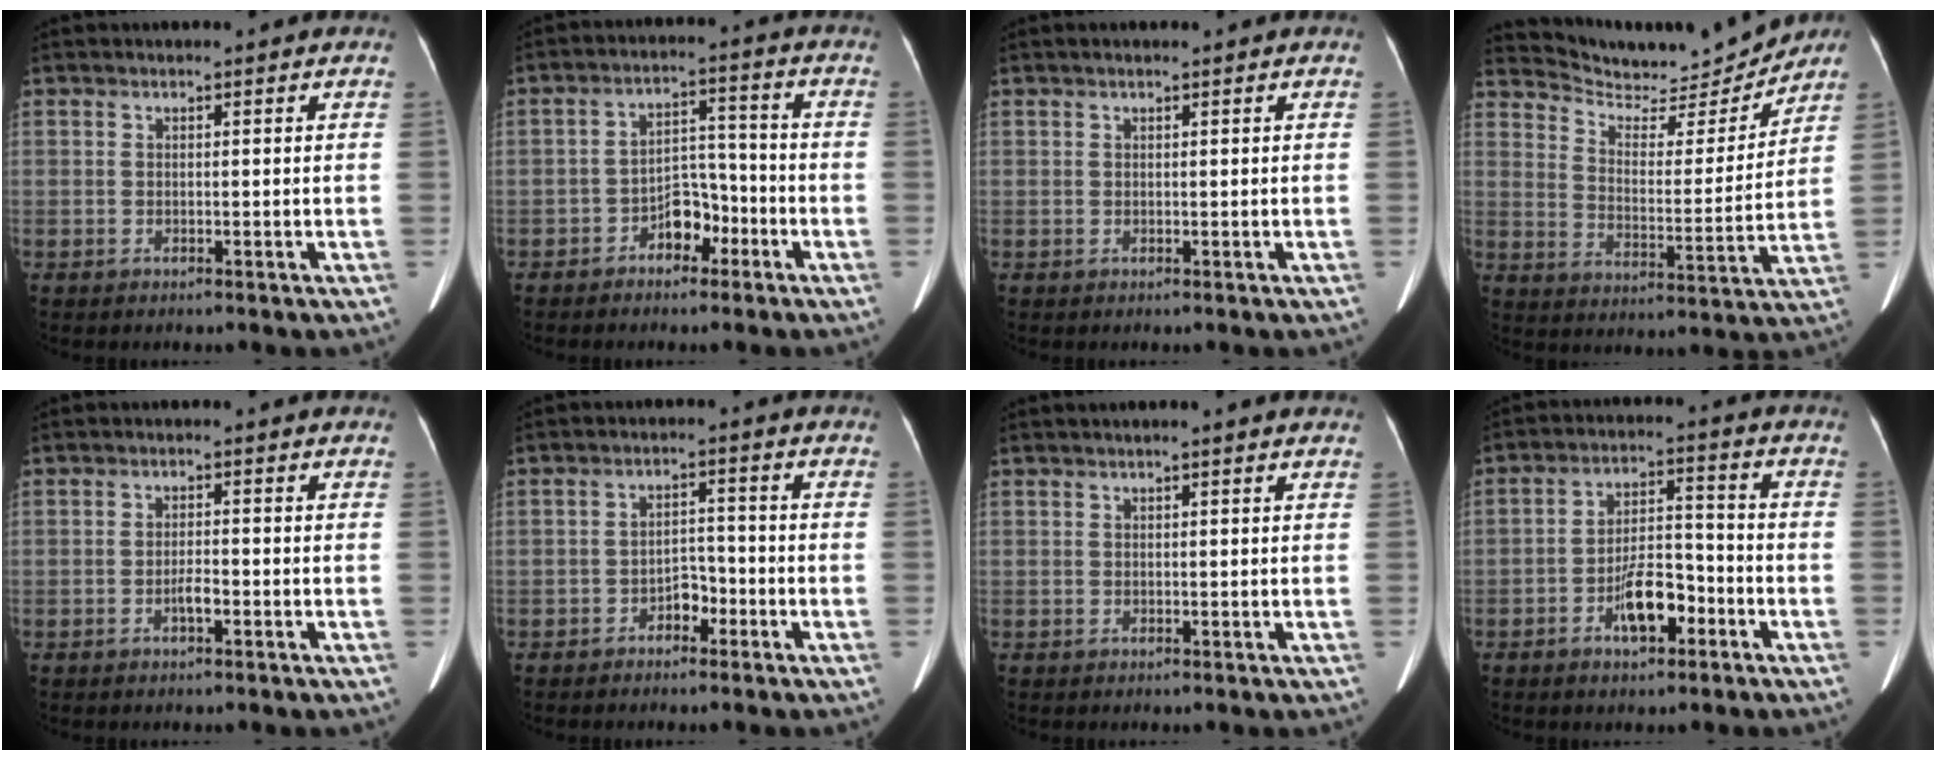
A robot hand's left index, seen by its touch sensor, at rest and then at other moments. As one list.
[{"total": 5.6, "force": [-3.2, 3.1, 3.5], "torque": [-0.056, 0.022, -0.055]}, {"total": 0.6, "force": [0.4, 0.0, 0.4], "torque": [-0.007, 0.006, 0.009]}, {"total": 13.5, "force": [13.0, 3.1, 1.7], "torque": [-0.031, -0.009, 0.195]}, {"total": 1.8, "force": [-0.9, 0.4, 1.5], "torque": [-0.026, 0.002, -0.015]}, {"total": 3.2, "force": [-2.0, 1.8, 1.8], "torque": [-0.027, 0.009, -0.034]}, {"total": 1.9, "force": [1.4, -0.1, 1.2], "torque": [-0.018, 0.016, 0.021]}, {"total": 7.5, "force": [-3.7, 3.0, 5.8], "torque": [-0.109, 0.014, -0.060]}]